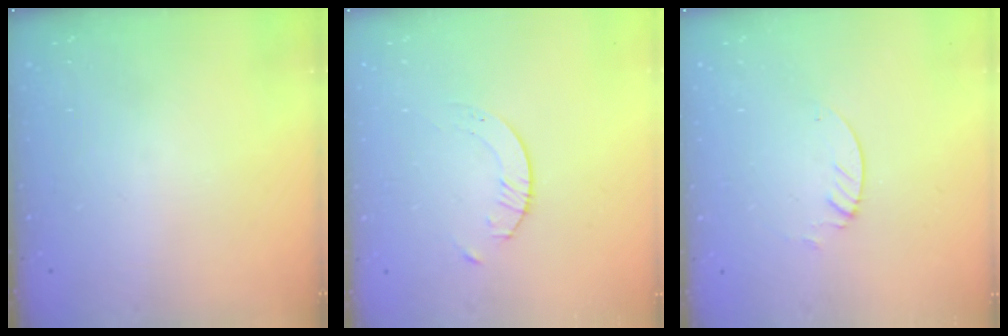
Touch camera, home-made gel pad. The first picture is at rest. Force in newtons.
{"total": 1.7, "press": 1.7, "slide": 0.2}
{"total": 1.3, "press": 1.3, "slide": 0.1}